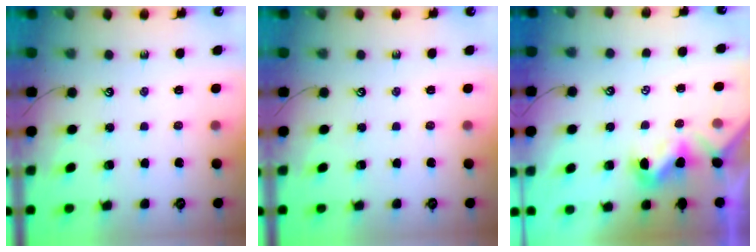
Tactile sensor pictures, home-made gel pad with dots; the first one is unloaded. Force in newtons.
{"total": 0.0}
{"total": 0.9, "press": 0.9, "slide": 0.4}